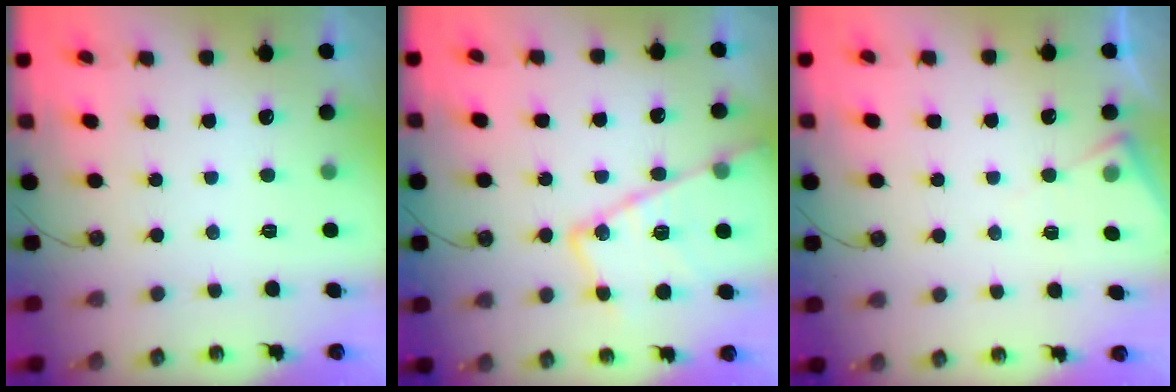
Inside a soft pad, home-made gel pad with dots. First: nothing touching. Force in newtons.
{"total": 19.4, "press": 19.3, "slide": 1.7}
{"total": 6.0, "press": 5.9, "slide": 0.8}